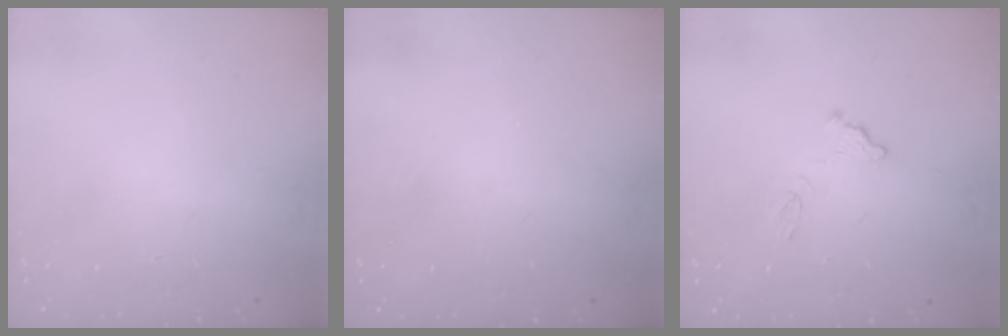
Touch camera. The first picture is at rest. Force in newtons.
{"total": 2.9, "press": 2.8, "slide": 0.9}
{"total": 7.9, "press": 7.9, "slide": 0.4}